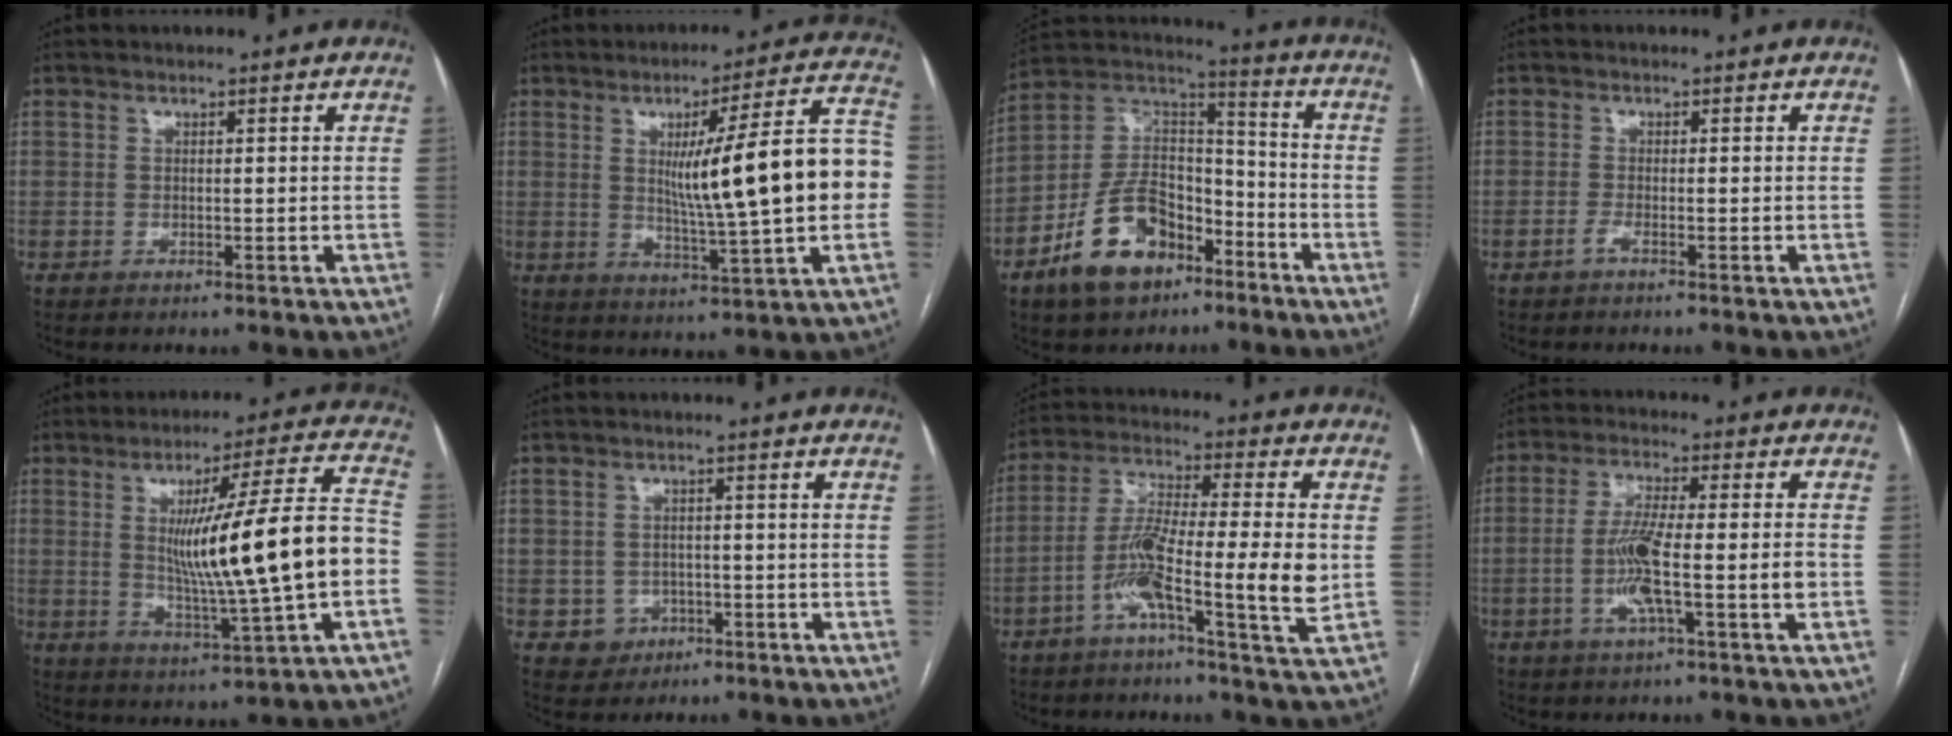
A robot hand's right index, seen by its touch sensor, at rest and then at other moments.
{"total": 17.9, "force": [0.6, 0.6, 17.8], "torque": [-0.251, 0.017, 0.010]}
{"total": 14.9, "force": [-8.4, 8.5, 8.9], "torque": [-0.179, 0.022, -0.148]}
{"total": 1.0, "force": [-0.7, -0.2, 0.6], "torque": [-0.011, 0.000, -0.016]}
{"total": 18.6, "force": [-1.0, 0.1, 18.5], "torque": [-0.292, 0.006, -0.012]}
{"total": 3.6, "force": [-1.3, 3.3, 0.4], "torque": [0.002, 0.011, -0.011]}
{"total": 12.8, "force": [-3.2, 0.6, 12.4], "torque": [-0.233, 0.000, -0.067]}
{"total": 9.0, "force": [-2.3, 0.4, 8.7], "torque": [-0.169, 0.004, -0.044]}